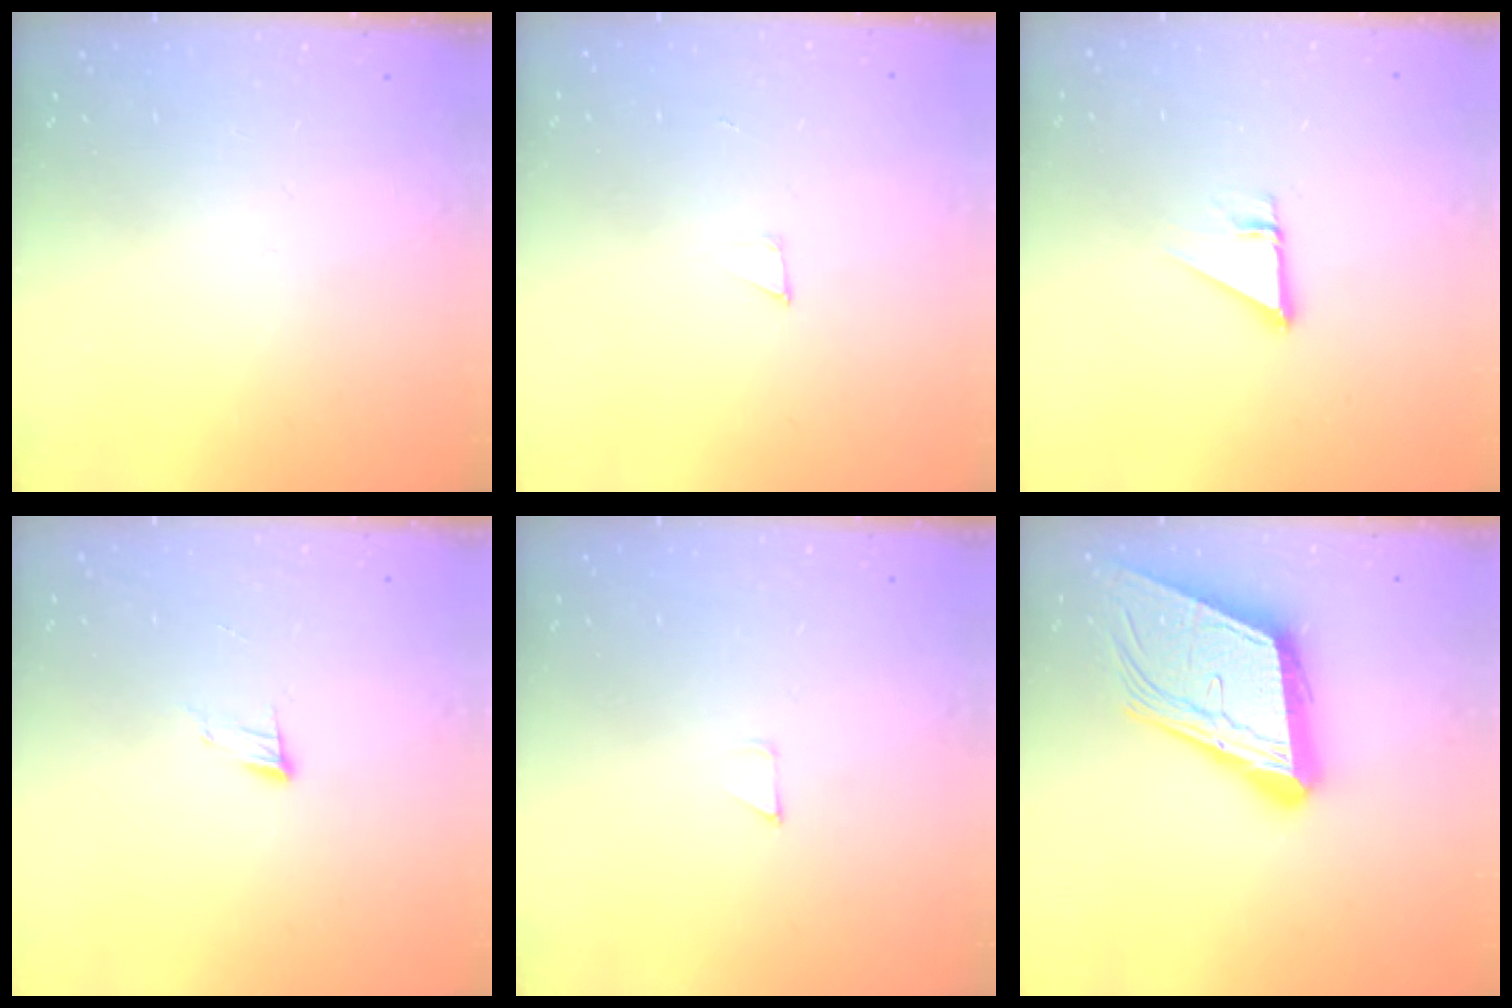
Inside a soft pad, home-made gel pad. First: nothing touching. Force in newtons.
{"total": 3.2, "press": 3.2, "slide": 0.3}
{"total": 2.7, "press": 2.7, "slide": 0.1}
{"total": 5.1, "press": 5.1, "slide": 0.5}
{"total": 2.7, "press": 2.7, "slide": 0.2}
{"total": 20.4, "press": 20.0, "slide": 3.9}